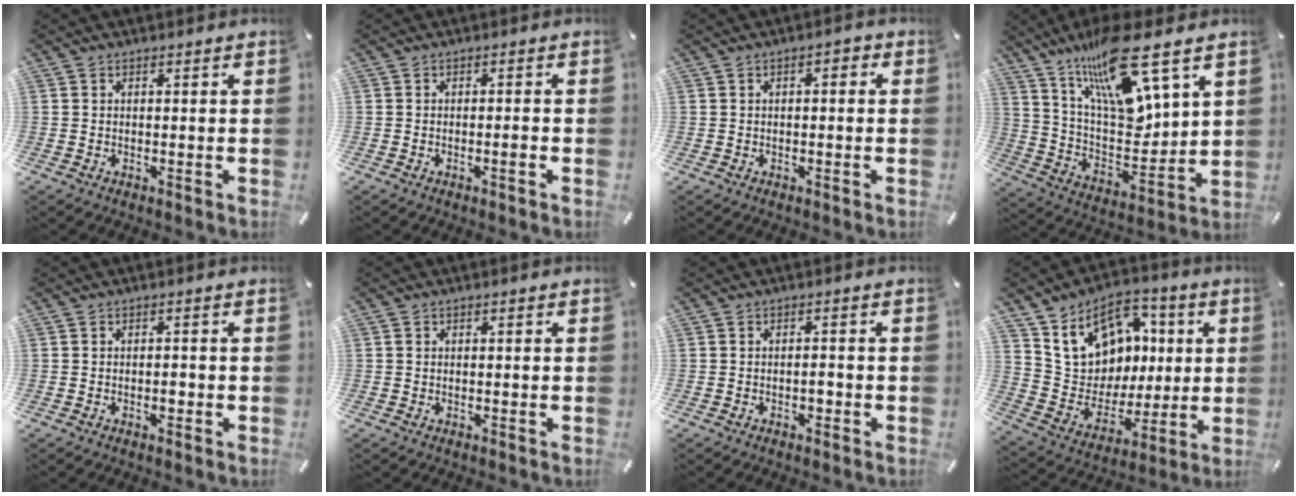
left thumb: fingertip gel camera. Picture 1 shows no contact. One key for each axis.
{"total": 1.7, "fx": -0.8, "fy": 0.3, "fz": 1.5, "tx": -0.027, "ty": 0.002, "tz": -0.014}
{"total": 1.7, "fx": -0.8, "fy": 0.8, "fz": 1.3, "tx": -0.021, "ty": 0.007, "tz": -0.016}
{"total": 19.9, "fx": 14.5, "fy": 6.1, "fz": 12.1, "tx": -0.224, "ty": -0.102, "tz": 0.243}
{"total": 1.7, "fx": -0.6, "fy": 0.8, "fz": 1.4, "tx": -0.026, "ty": 0.003, "tz": -0.013}
{"total": 0.6, "fx": 0.0, "fy": 0.5, "fz": 0.3, "tx": -0.005, "ty": 0.003, "tz": -0.001}
{"total": 2.1, "fx": -0.9, "fy": 1.0, "fz": 1.6, "tx": -0.029, "ty": 0.005, "tz": -0.016}
{"total": 15.3, "fx": 6.1, "fy": 12.7, "fz": 5.9, "tx": -0.099, "ty": -0.036, "tz": 0.124}